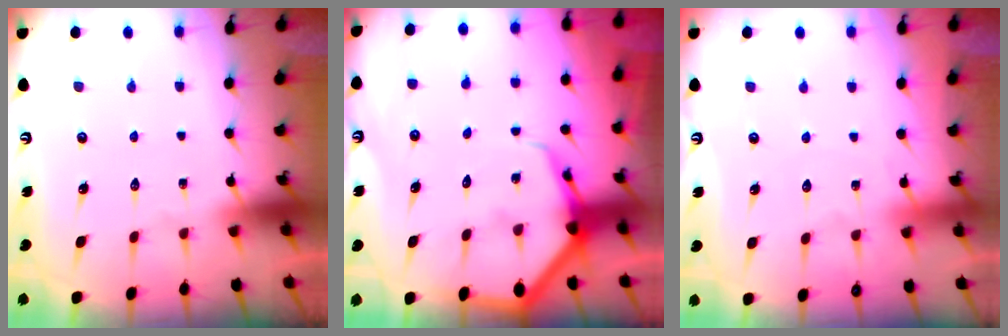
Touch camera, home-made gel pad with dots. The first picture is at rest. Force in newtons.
{"total": 6.7, "press": 6.6, "slide": 0.7}
{"total": 3.8, "press": 3.7, "slide": 0.4}